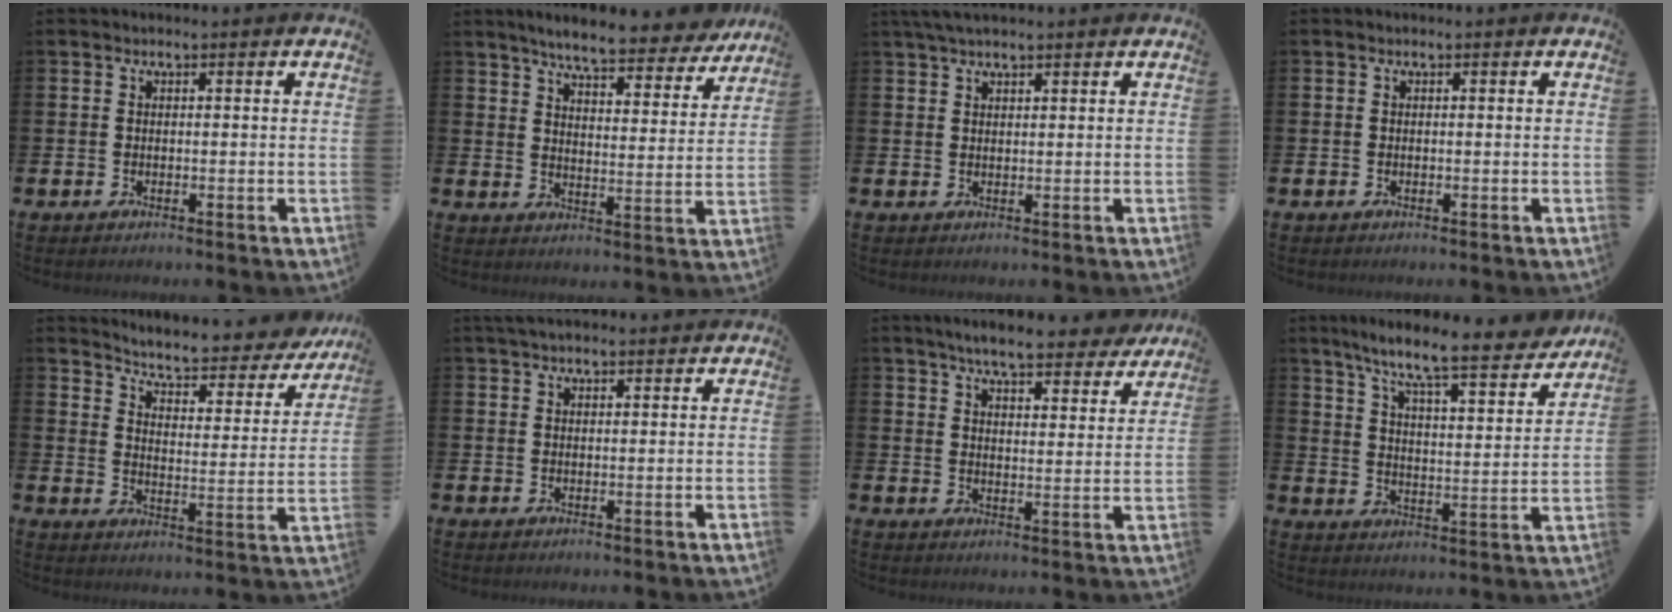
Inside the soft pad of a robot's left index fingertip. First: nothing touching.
{"total": 6.9, "force": [6.4, 0.8, 2.5], "torque": [-0.060, -0.041, 0.106]}
{"total": 2.9, "force": [2.4, 0.6, 1.5], "torque": [-0.032, 0.001, 0.045]}
{"total": 0.0}
{"total": 5.3, "force": [5.0, 0.7, 1.6], "torque": [-0.052, -0.045, 0.077]}
{"total": 2.5, "force": [2.1, 0.7, 1.1], "torque": [-0.024, 0.002, 0.039]}
{"total": 7.2, "force": [6.6, 1.1, 2.5], "torque": [-0.050, -0.036, 0.113]}
{"total": 9.2, "force": [8.2, 0.5, 4.1], "torque": [-0.101, -0.062, 0.133]}